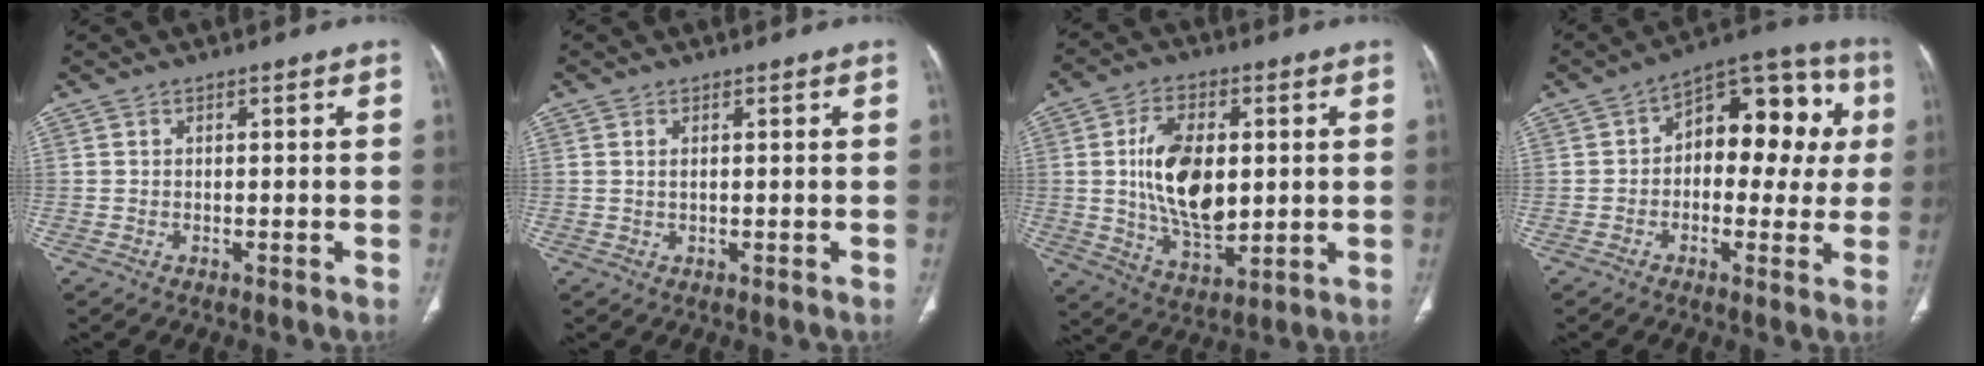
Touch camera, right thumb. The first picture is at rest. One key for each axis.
{"total": 1.0, "fx": 0.4, "fy": 0.4, "fz": 0.9, "tx": -0.023, "ty": 0.003, "tz": 0.010}
{"total": 15.2, "fx": 1.5, "fy": 8.5, "fz": 12.5, "tx": -0.204, "ty": -0.011, "tz": 0.035}
{"total": 16.6, "fx": 2.2, "fy": 9.8, "fz": 13.2, "tx": -0.119, "ty": 0.039, "tz": 0.024}